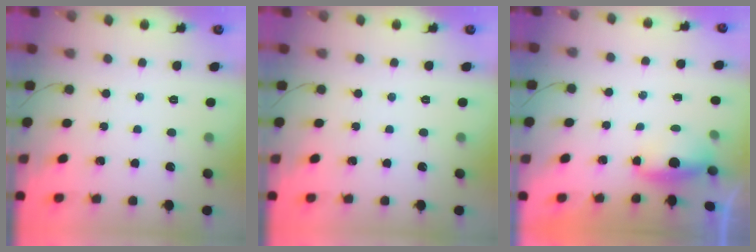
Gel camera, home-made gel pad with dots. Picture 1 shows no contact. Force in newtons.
{"total": 0.0}
{"total": 3.5, "press": 3.3, "slide": 0.9}